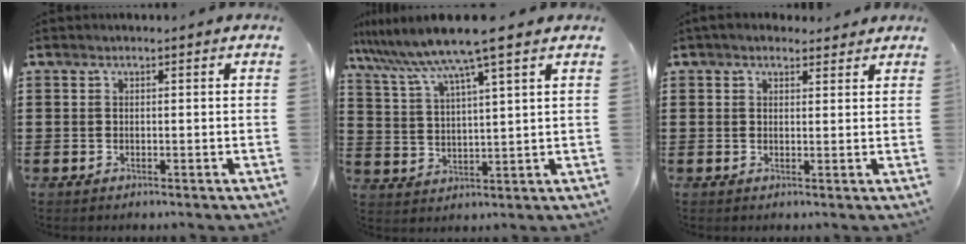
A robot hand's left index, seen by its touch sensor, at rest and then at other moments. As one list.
[{"total": 8.4, "force": [6.7, -0.7, 5.1], "torque": [-0.121, -0.036, 0.110]}, {"total": 2.2, "force": [1.9, 1.0, 0.5], "torque": [-0.016, 0.005, 0.035]}]